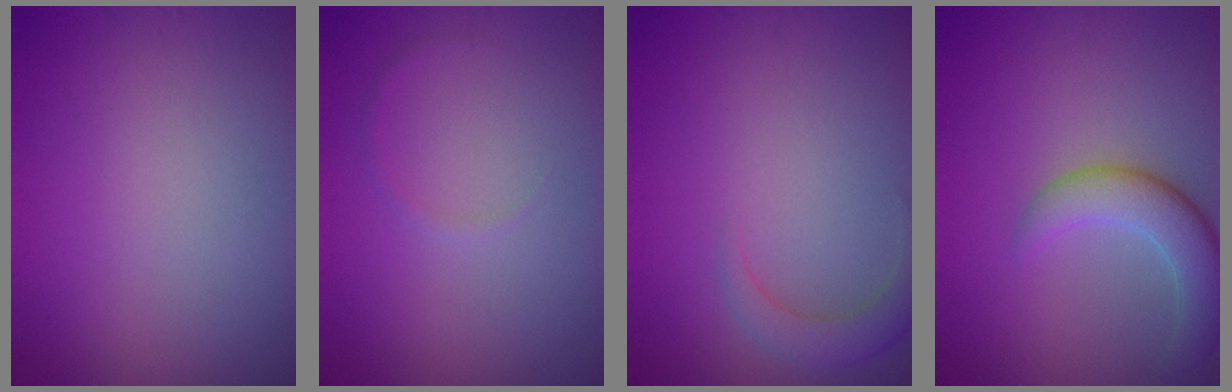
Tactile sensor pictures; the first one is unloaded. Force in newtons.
{"total": 0.5, "press": 0.5, "slide": 0.0}
{"total": 2.4, "press": 2.4, "slide": 0.3}
{"total": 4.5, "press": 4.4, "slide": 0.4}